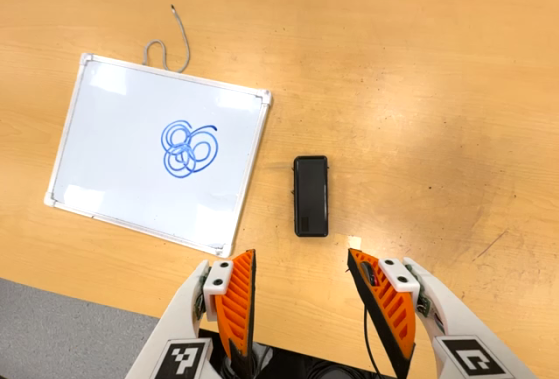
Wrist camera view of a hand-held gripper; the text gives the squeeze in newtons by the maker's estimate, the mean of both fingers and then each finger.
{"total": 0.0}